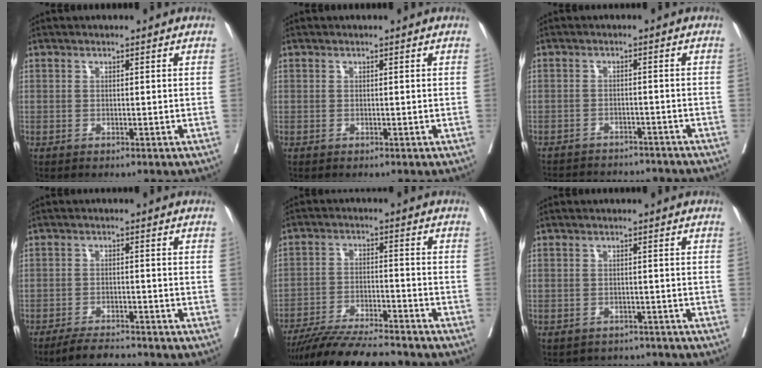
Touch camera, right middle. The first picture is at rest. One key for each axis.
{"total": 0.0}
{"total": 12.2, "fx": -11.5, "fy": 2.9, "fz": 2.9, "tx": -0.059, "ty": 0.006, "tz": -0.147}
{"total": 4.5, "fx": -4.3, "fy": 0.3, "fz": 1.3, "tx": -0.027, "ty": -0.016, "tz": -0.076}
{"total": 14.1, "fx": -12.9, "fy": 1.3, "fz": 5.7, "tx": -0.091, "ty": -0.014, "tz": -0.207}
{"total": 5.0, "fx": -4.7, "fy": 1.7, "fz": -0.3, "tx": 0.008, "ty": 0.012, "tz": -0.058}